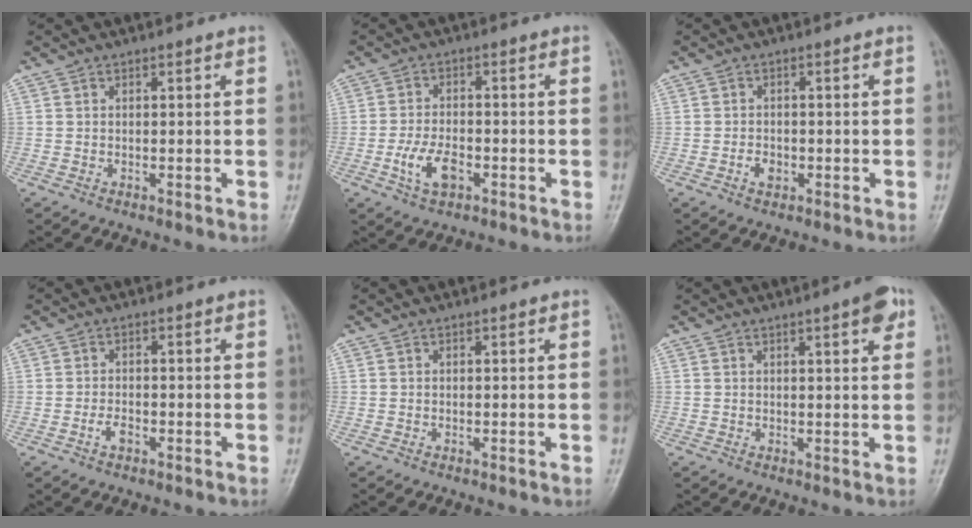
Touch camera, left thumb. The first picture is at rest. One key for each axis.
{"total": 6.2, "fx": -2.5, "fy": 3.3, "fz": 4.6, "tx": -0.091, "ty": 0.012, "tz": -0.047}
{"total": 2.4, "fx": -1.0, "fy": 1.7, "fz": 1.4, "tx": -0.019, "ty": 0.009, "tz": -0.016}
{"total": 2.2, "fx": -1.1, "fy": 1.2, "fz": 1.5, "tx": -0.030, "ty": 0.010, "tz": -0.022}
{"total": 0.0}
{"total": 4.4, "fx": 2.3, "fy": 0.9, "fz": 3.7, "tx": -0.041, "ty": -0.005, "tz": 0.027}